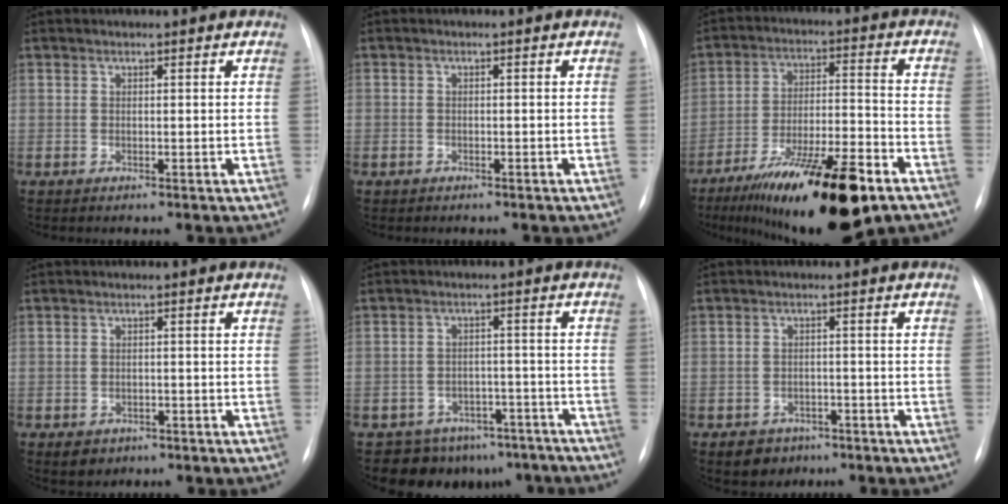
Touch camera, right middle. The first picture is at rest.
{"total": 1.0, "force": [-0.7, 0.8, 0.1], "torque": [-0.009, 0.004, -0.010]}
{"total": 19.9, "force": [-12.7, 3.7, 14.8], "torque": [-0.210, -0.010, -0.206]}
{"total": 3.1, "force": [-1.8, 2.3, 0.9], "torque": [-0.010, 0.004, -0.016]}
{"total": 11.0, "force": [-8.7, 6.6, 1.6], "torque": [0.001, 0.031, -0.101]}
{"total": 4.3, "force": [-2.6, 3.3, 0.9], "torque": [-0.015, 0.008, -0.031]}